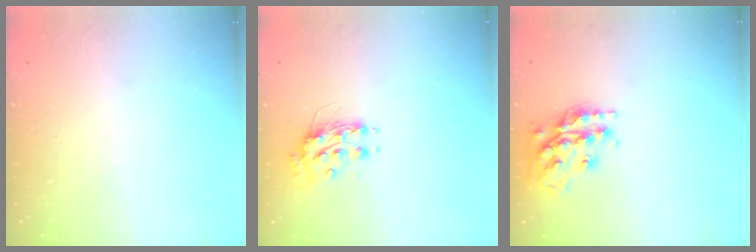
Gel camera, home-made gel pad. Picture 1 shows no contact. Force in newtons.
{"total": 8.5, "press": 8.5, "slide": 0.6}
{"total": 17.6, "press": 17.5, "slide": 1.3}